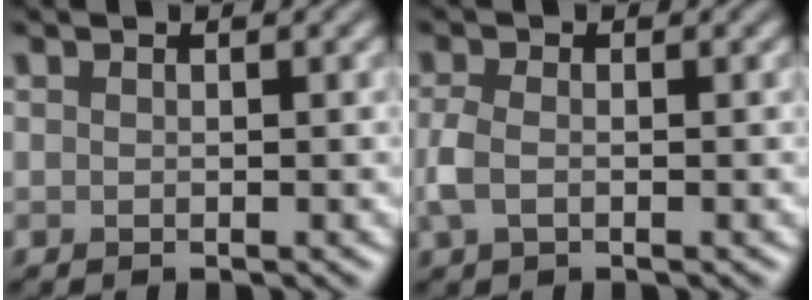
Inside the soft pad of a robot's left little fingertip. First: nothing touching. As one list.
[{"total": 2.3, "force": [-0.5, 1.3, 1.8], "torque": [-0.049, 0.000, -0.013]}]